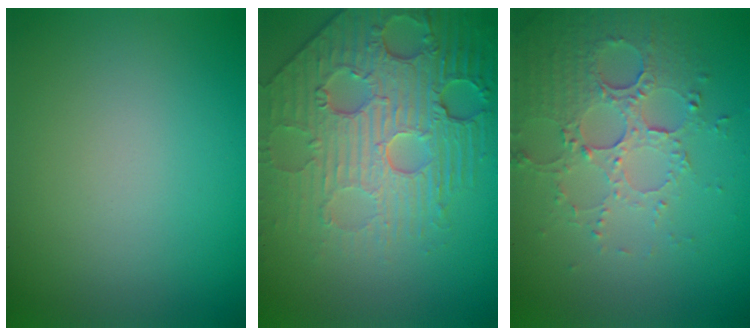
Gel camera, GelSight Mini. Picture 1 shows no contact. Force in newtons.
{"total": 8.0, "press": 6.1, "slide": 5.2}
{"total": 5.3, "press": 3.8, "slide": 3.7}